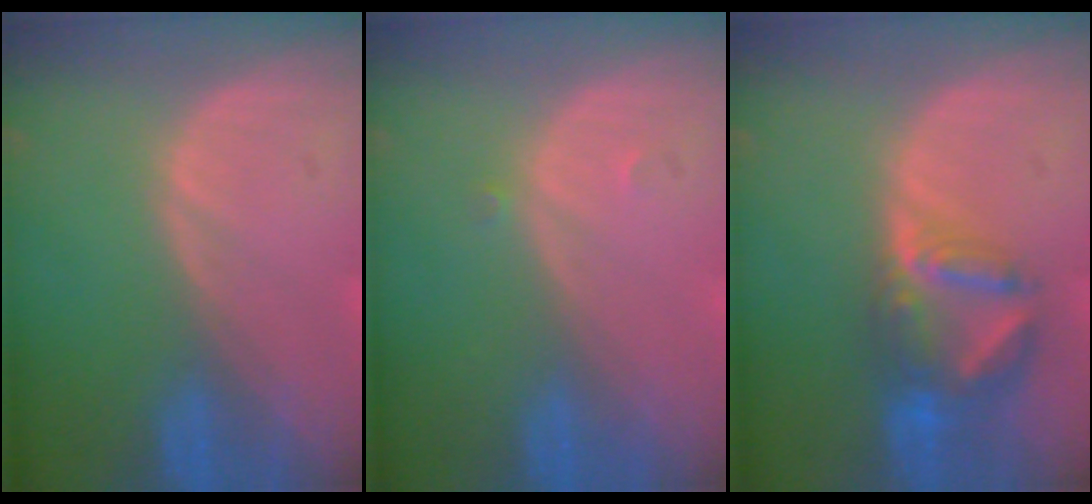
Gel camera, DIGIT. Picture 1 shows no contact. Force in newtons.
{"total": 0.7, "press": 0.5, "slide": 0.5}
{"total": 7.1, "press": 6.4, "slide": 3.2}